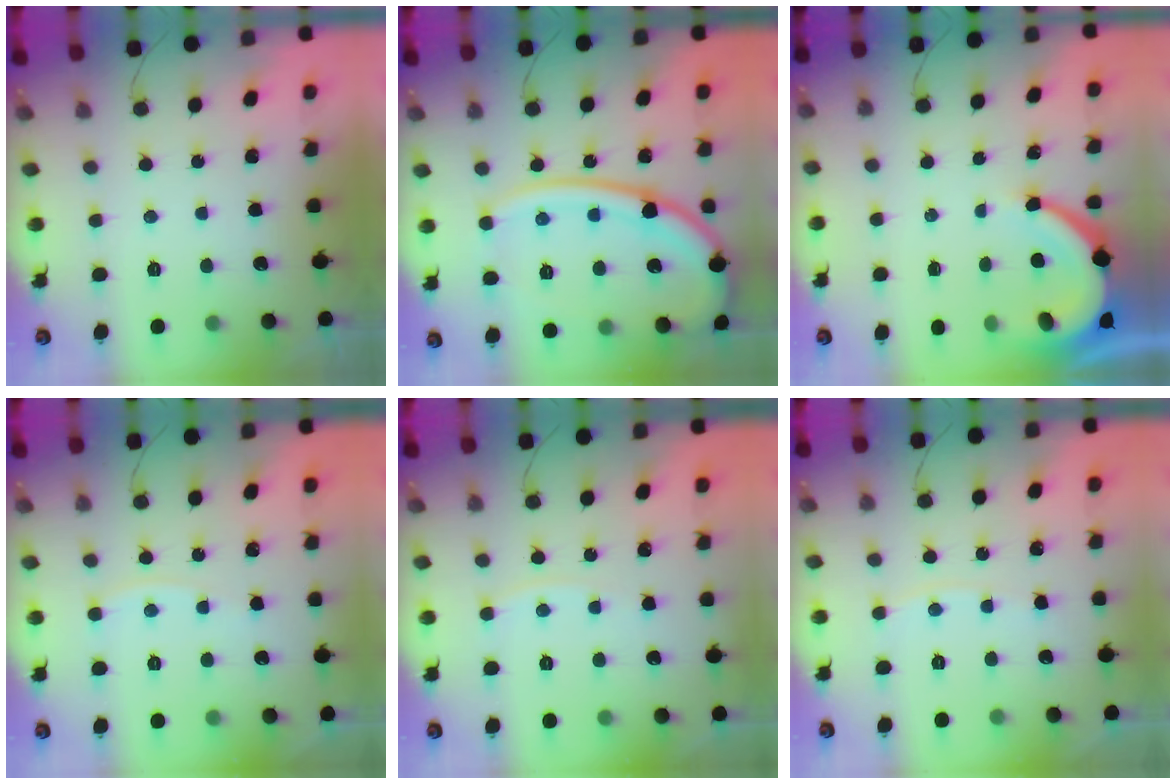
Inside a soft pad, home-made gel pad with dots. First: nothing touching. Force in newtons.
{"total": 19.4, "press": 19.3, "slide": 1.9}
{"total": 8.5, "press": 8.4, "slide": 1.0}
{"total": 2.8, "press": 2.7, "slide": 0.4}
{"total": 3.3, "press": 3.3, "slide": 0.5}
{"total": 4.6, "press": 4.5, "slide": 0.7}